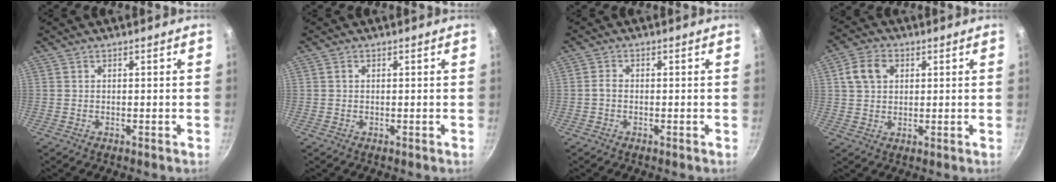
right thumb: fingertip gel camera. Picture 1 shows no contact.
{"total": 0.5, "force": [0.1, 0.4, 0.3], "torque": [-0.005, 0.000, 0.001]}
{"total": 1.5, "force": [-0.4, 1.0, 1.0], "torque": [-0.017, 0.002, -0.011]}
{"total": 6.6, "force": [2.0, 4.9, 4.0], "torque": [-0.063, 0.005, 0.036]}